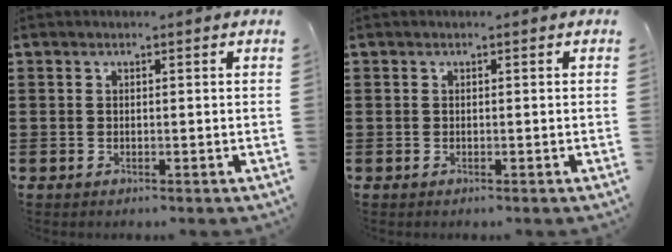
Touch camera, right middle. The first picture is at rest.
{"total": 0.0}